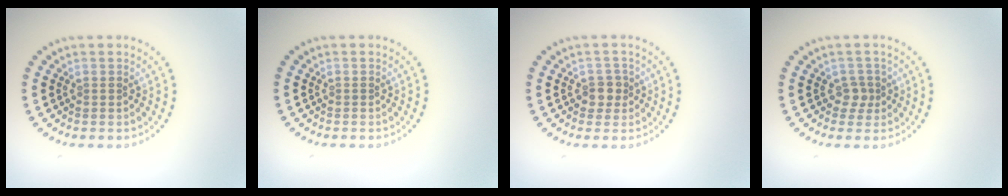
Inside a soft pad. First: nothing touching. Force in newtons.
{"total": 0.0}
{"total": 1.8, "press": 1.5, "slide": 0.9}
{"total": 1.4, "press": 1.1, "slide": 1.0}